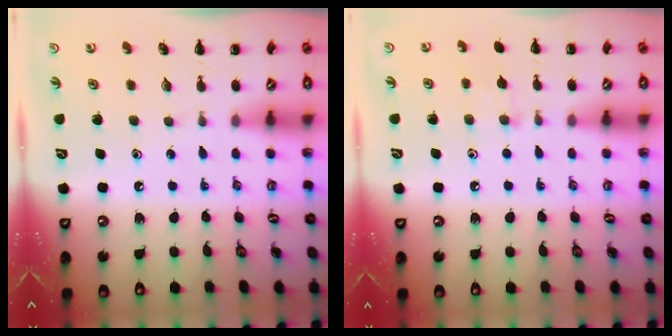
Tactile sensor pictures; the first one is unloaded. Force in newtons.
{"total": 5.8, "press": 5.4, "slide": 2.2}